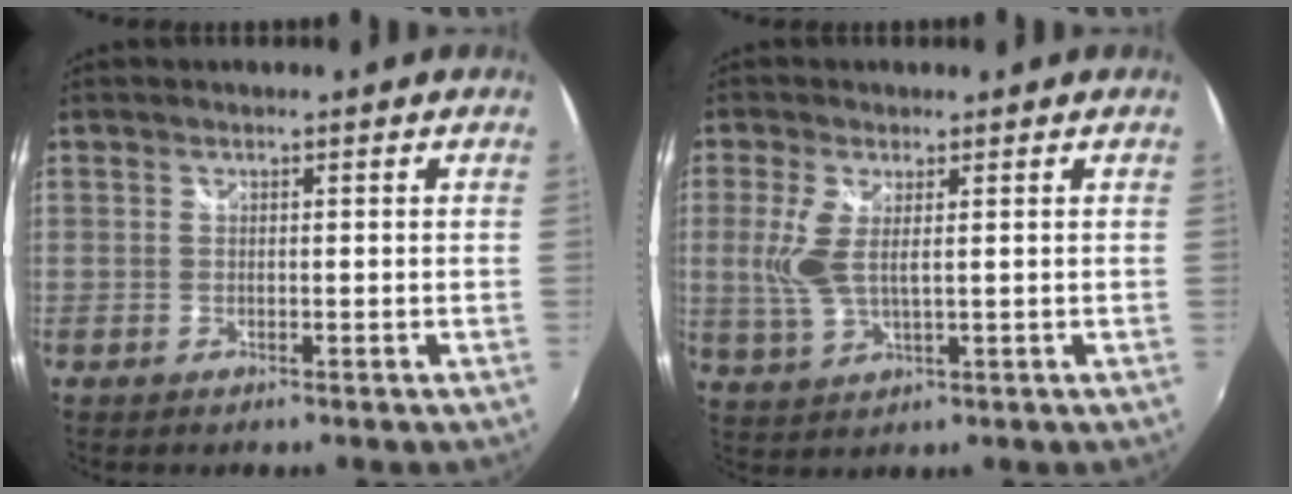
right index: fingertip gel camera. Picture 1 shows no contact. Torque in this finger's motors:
{"motor_torque": [0.20, 0.01, 0.32, 0.11]}